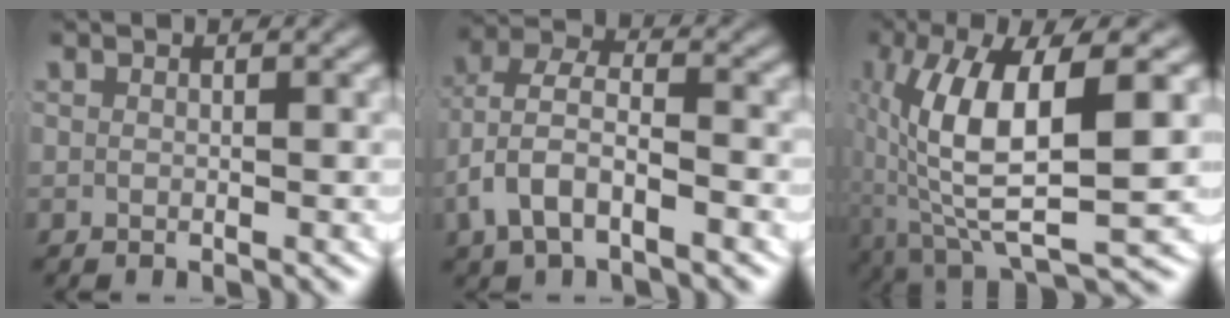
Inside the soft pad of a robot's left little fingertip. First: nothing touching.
{"total": 4.8, "force": [-1.1, 3.3, 3.3], "torque": [-0.079, -0.020, -0.015]}
{"total": 11.1, "force": [-0.5, 4.2, 10.2], "torque": [-0.190, -0.024, 0.014]}